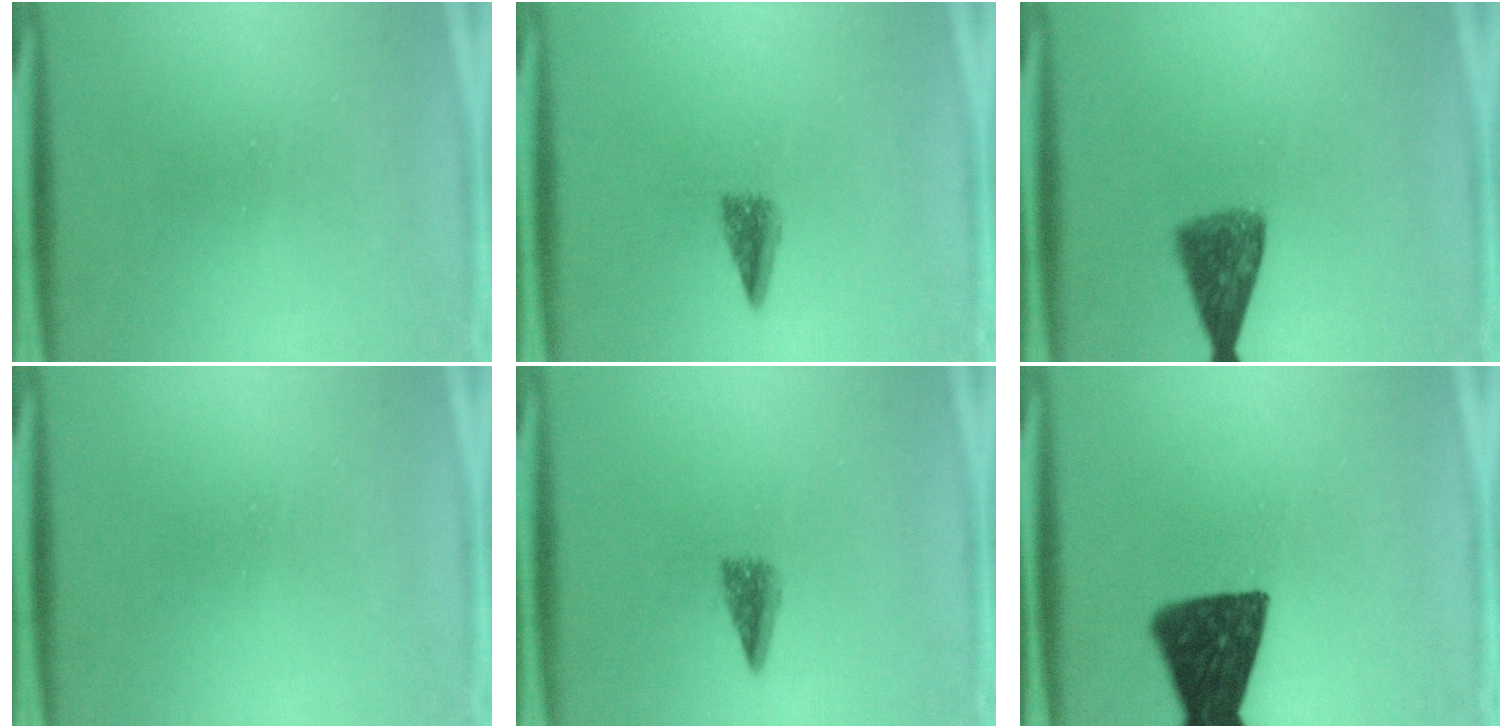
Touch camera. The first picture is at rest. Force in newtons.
{"total": 2.7}
{"total": 6.3}
{"total": 0.0}
{"total": 2.7}
{"total": 12.5}